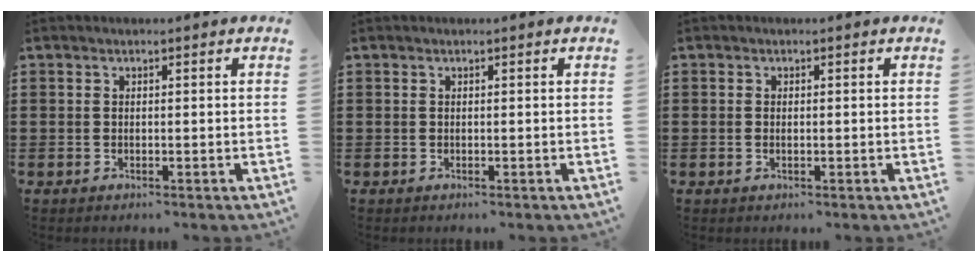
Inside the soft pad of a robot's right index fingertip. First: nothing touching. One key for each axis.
{"total": 0.0}
{"total": 0.6, "fx": -0.1, "fy": 0.3, "fz": 0.5, "tx": -0.011, "ty": -0.001, "tz": -0.001}